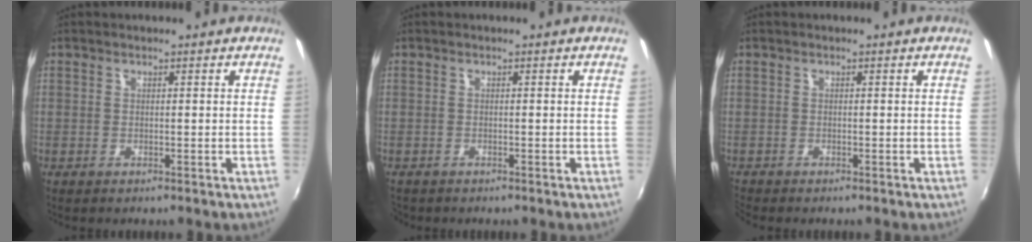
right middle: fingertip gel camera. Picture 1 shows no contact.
{"total": 1.2, "force": [-1.0, 0.7, 0.1], "torque": [-0.007, -0.004, -0.017]}
{"total": 0.9, "force": [-0.9, 0.1, 0.1], "torque": [-0.002, -0.007, -0.019]}